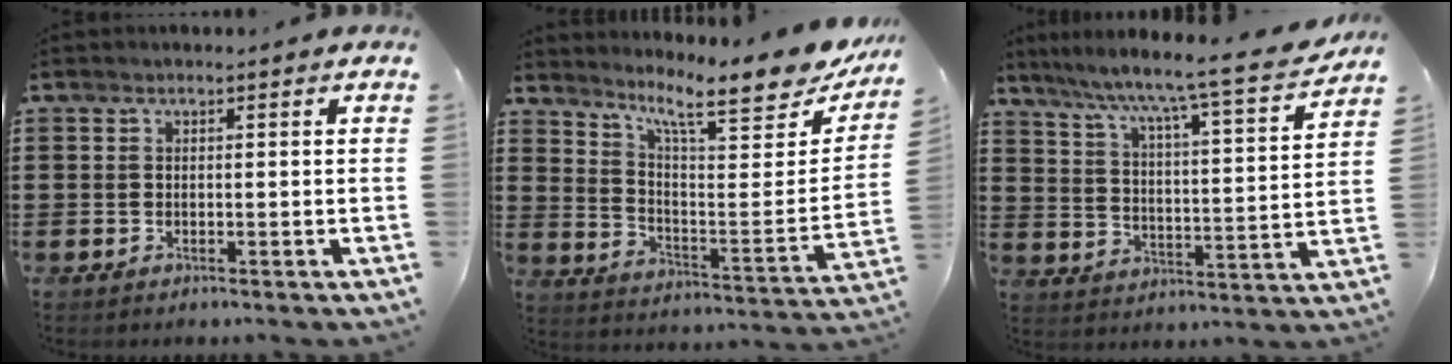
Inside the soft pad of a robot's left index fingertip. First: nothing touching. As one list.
[{"total": 11.3, "force": [8.9, 1.7, 6.7], "torque": [-0.132, -0.063, 0.142]}, {"total": 6.9, "force": [5.9, -0.8, 3.3], "torque": [-0.083, -0.057, 0.087]}]